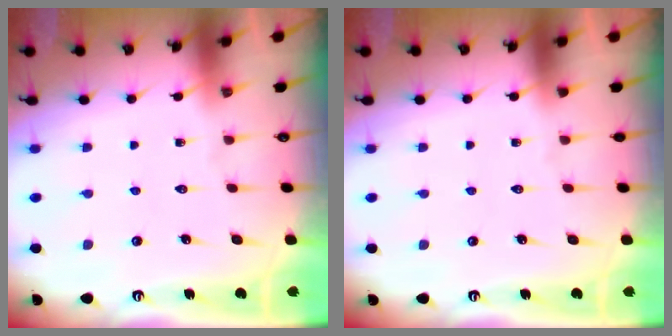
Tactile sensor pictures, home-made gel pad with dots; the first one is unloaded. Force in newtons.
{"total": 0.0}